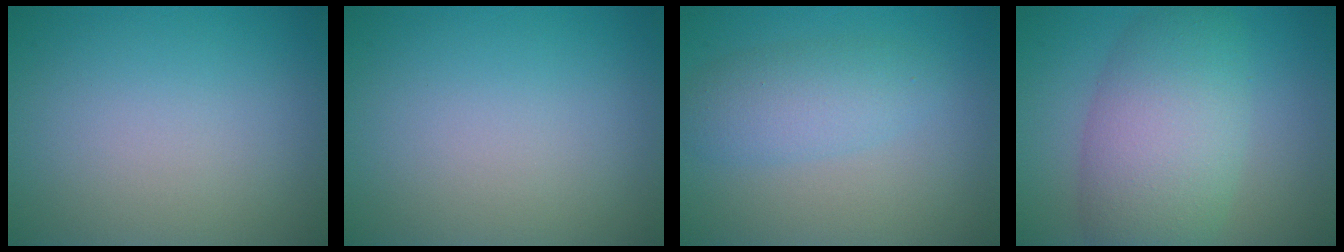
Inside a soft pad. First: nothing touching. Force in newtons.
{"total": 0.0}
{"total": 3.3, "press": 3.3, "slide": 0.1}
{"total": 7.9, "press": 7.9, "slide": 0.2}